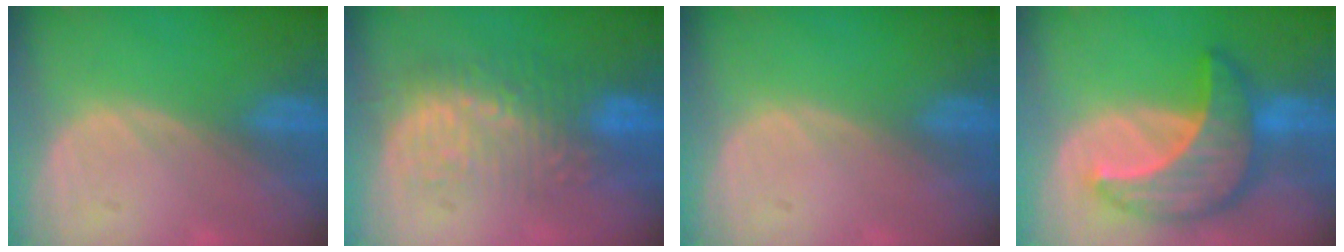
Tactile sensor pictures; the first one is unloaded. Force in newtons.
{"total": 8.8, "press": 8.6, "slide": 1.4}
{"total": 0.0}
{"total": 9.9, "press": 9.8, "slide": 0.6}